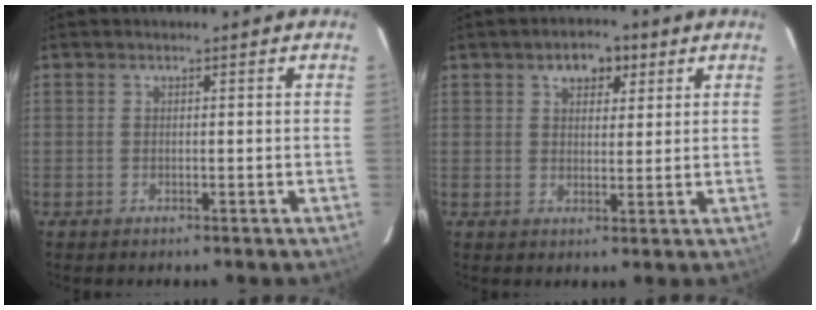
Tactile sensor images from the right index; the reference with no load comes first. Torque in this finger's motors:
{"motor_torque": [0.06, 0.00, 0.07, 0.04]}